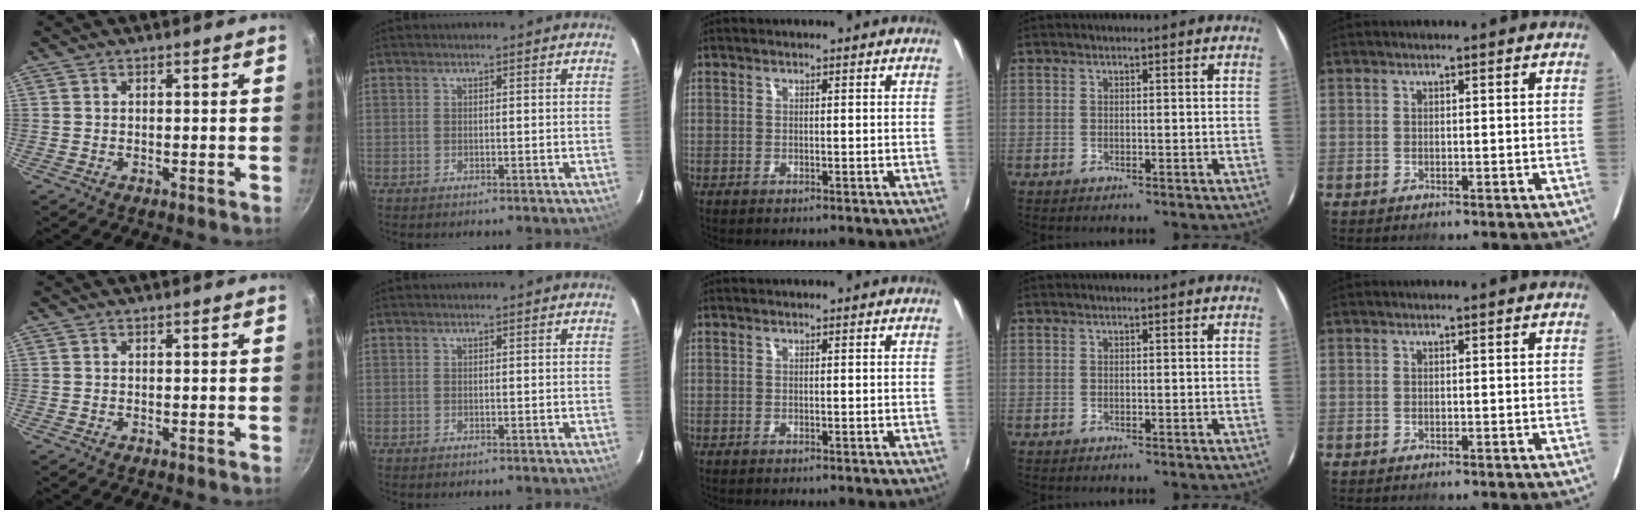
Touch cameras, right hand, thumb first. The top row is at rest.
{}